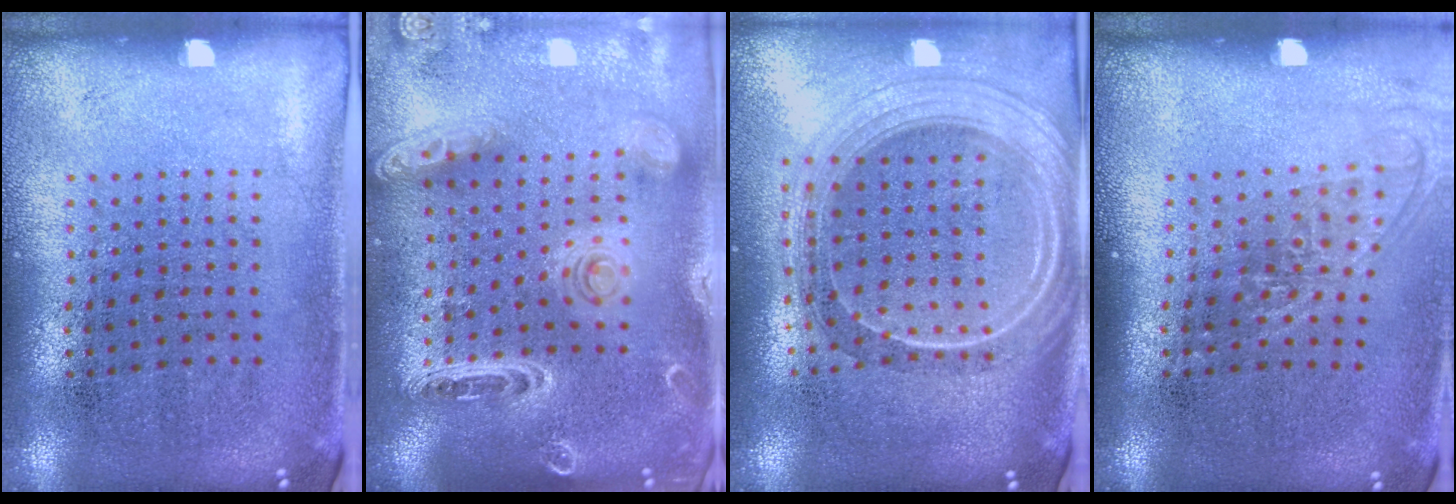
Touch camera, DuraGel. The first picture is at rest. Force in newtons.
{"total": 2.2, "press": 2.1, "slide": 0.7}
{"total": 2.4, "press": 2.1, "slide": 1.2}
{"total": 1.3, "press": 1.0, "slide": 0.8}